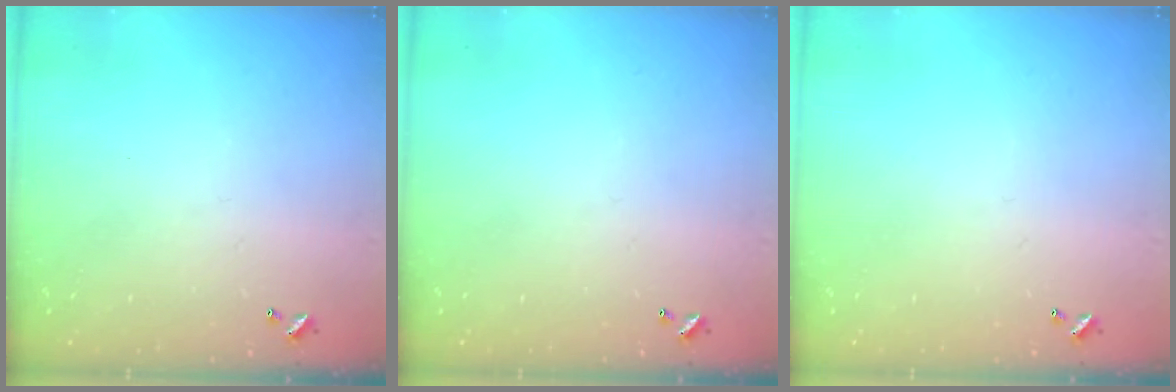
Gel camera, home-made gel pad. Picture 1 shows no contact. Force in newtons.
{"total": 0.0}
{"total": 0.0}